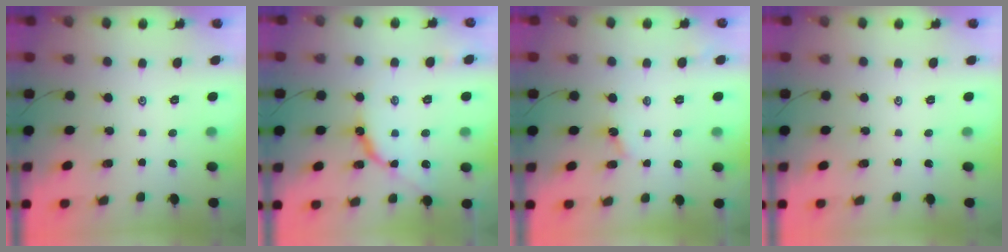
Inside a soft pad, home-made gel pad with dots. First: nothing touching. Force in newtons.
{"total": 10.0, "press": 10.0, "slide": 0.9}
{"total": 3.4, "press": 3.4, "slide": 0.4}
{"total": 0.0}